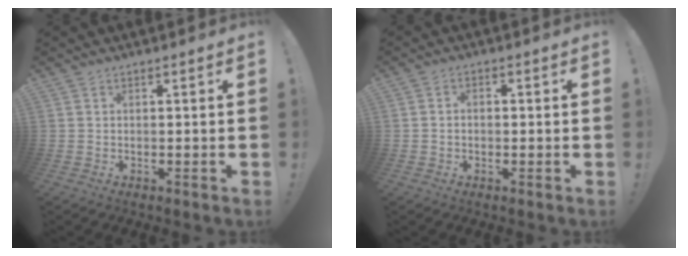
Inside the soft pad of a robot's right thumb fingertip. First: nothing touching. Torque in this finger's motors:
{"motor_torque": [-0.04, -0.32, -0.32, -0.07, -0.04]}